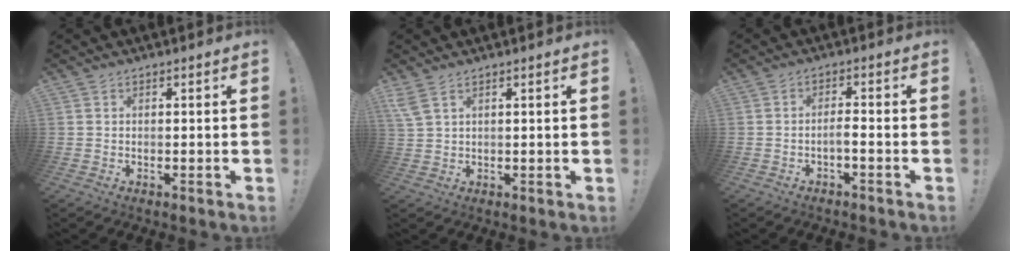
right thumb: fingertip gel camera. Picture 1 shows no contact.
{"total": 3.8, "force": [2.1, 0.9, 3.0], "torque": [-0.063, -0.004, 0.042]}
{"total": 3.0, "force": [-1.7, 0.5, 2.4], "torque": [-0.049, 0.000, -0.031]}